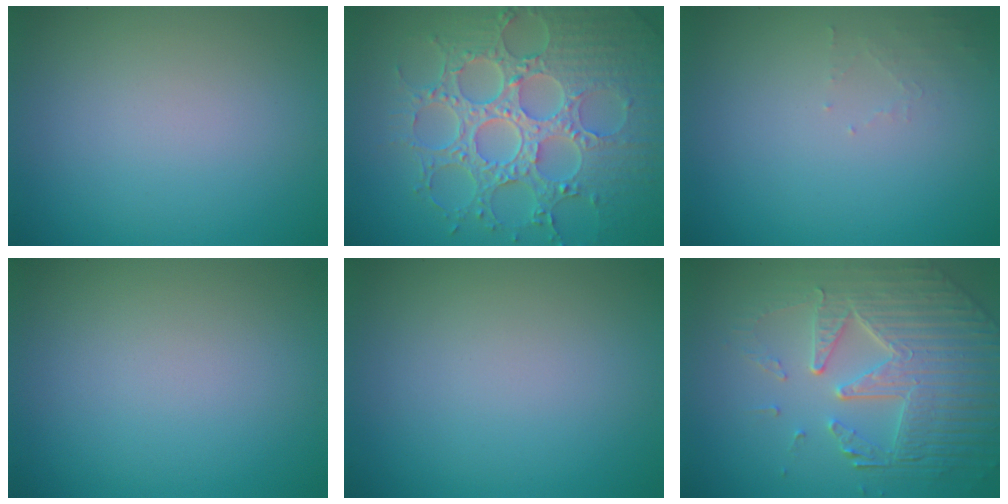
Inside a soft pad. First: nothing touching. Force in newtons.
{"total": 8.6, "press": 6.5, "slide": 5.7}
{"total": 1.0, "press": 1.0, "slide": 0.2}
{"total": 0.0}
{"total": 0.0}
{"total": 7.6, "press": 5.5, "slide": 5.2}